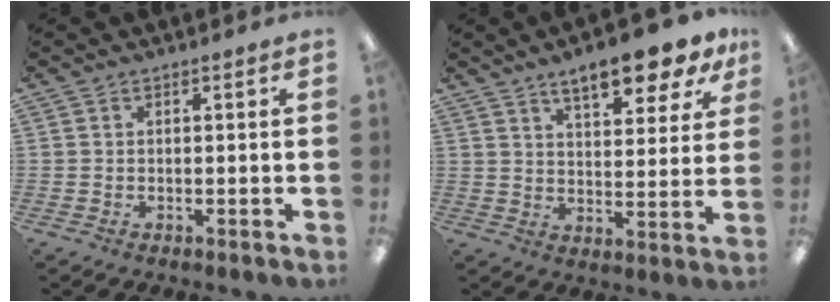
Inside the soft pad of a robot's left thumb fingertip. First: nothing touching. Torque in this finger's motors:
{"motor_torque": [0.37, 0.45, 1.31, -1.06, 0.12]}